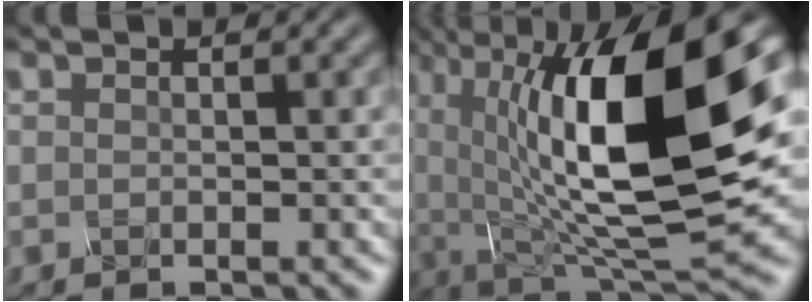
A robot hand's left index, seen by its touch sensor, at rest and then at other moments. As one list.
[{"total": 16.3, "force": [2.1, 6.9, 14.6], "torque": [-0.240, -0.004, 0.027]}]